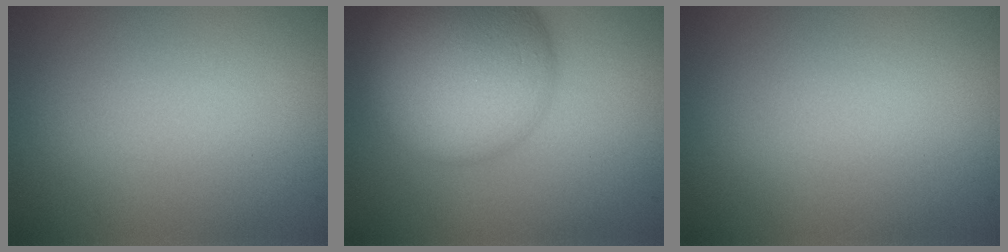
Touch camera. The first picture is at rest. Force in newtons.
{"total": 13.3, "press": 13.2, "slide": 0.9}
{"total": 0.0}